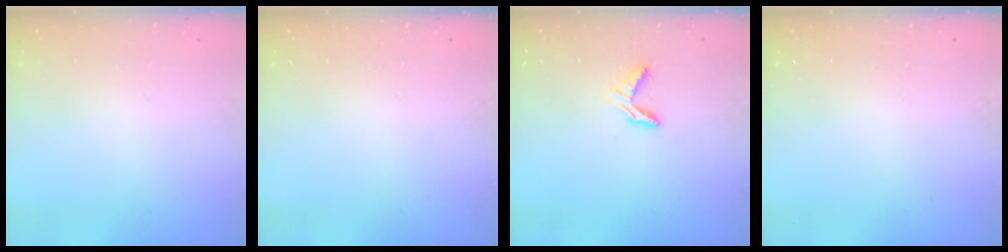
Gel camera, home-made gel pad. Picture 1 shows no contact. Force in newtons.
{"total": 0.0}
{"total": 5.0, "press": 5.0, "slide": 0.3}
{"total": 0.0}